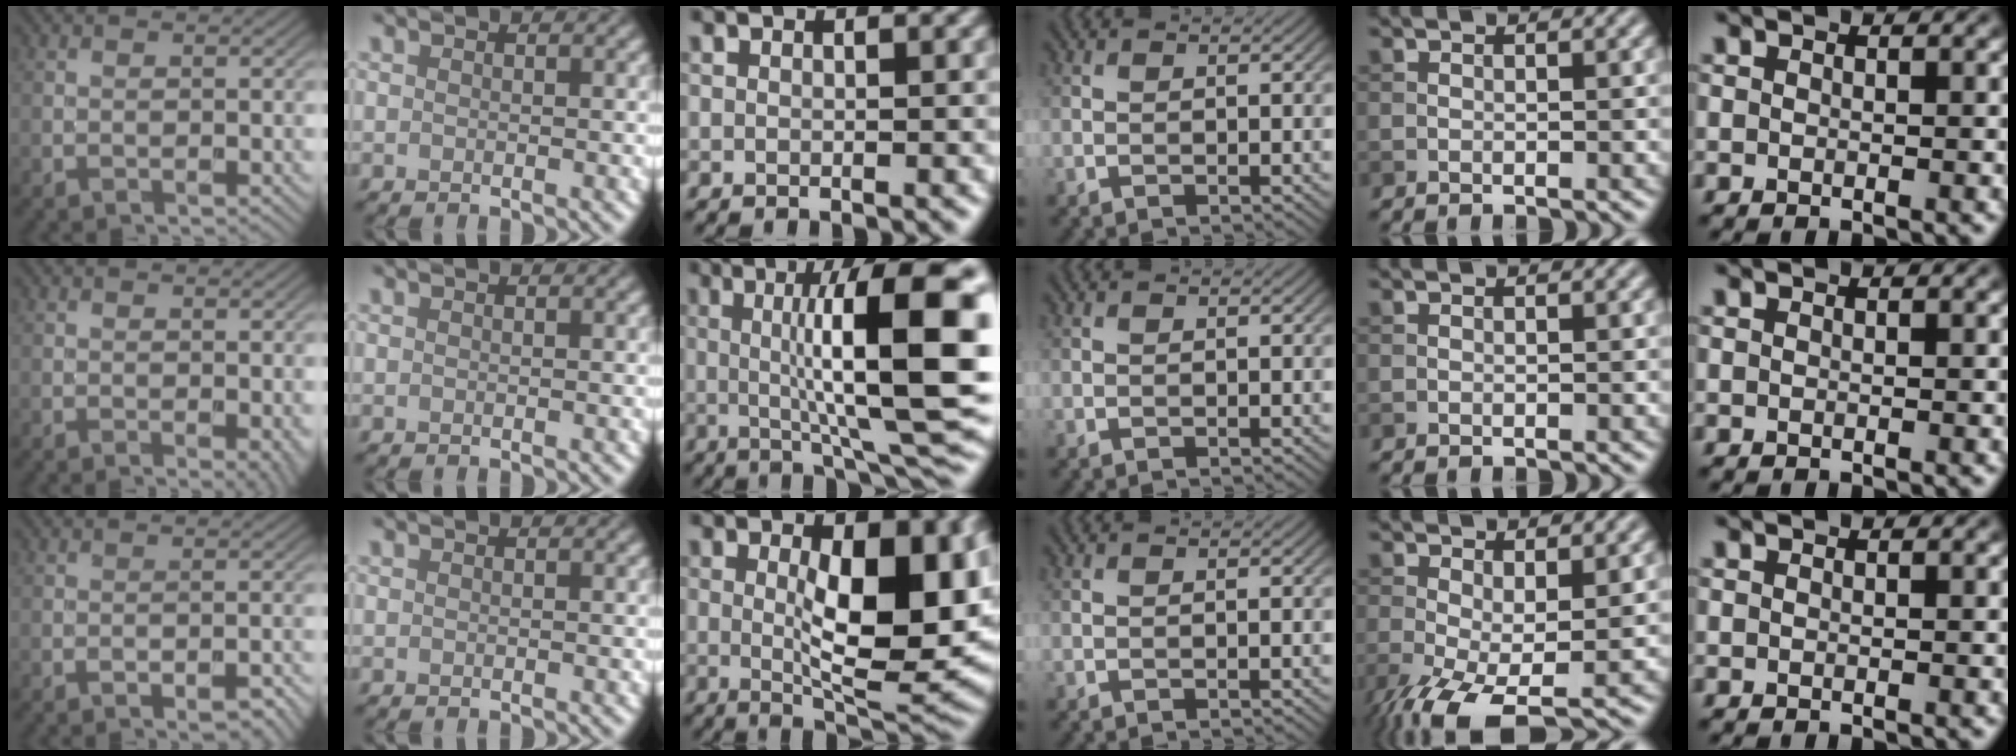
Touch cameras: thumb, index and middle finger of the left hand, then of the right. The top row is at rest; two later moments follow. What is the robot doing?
{"motion": "screw", "object": "dispenser bottle"}